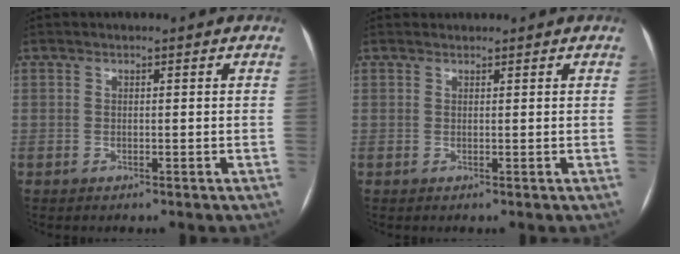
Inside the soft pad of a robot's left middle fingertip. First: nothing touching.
{"total": 0.8, "force": [0.8, 0.3, -0.1], "torque": [-0.003, 0.013, 0.014]}